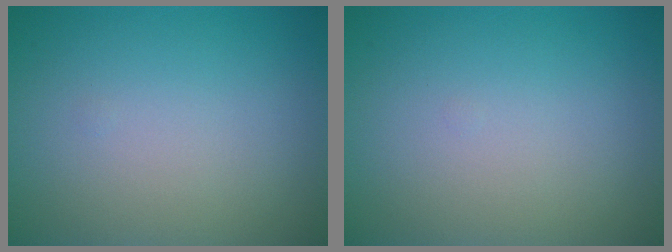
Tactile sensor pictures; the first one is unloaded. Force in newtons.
{"total": 0.0}